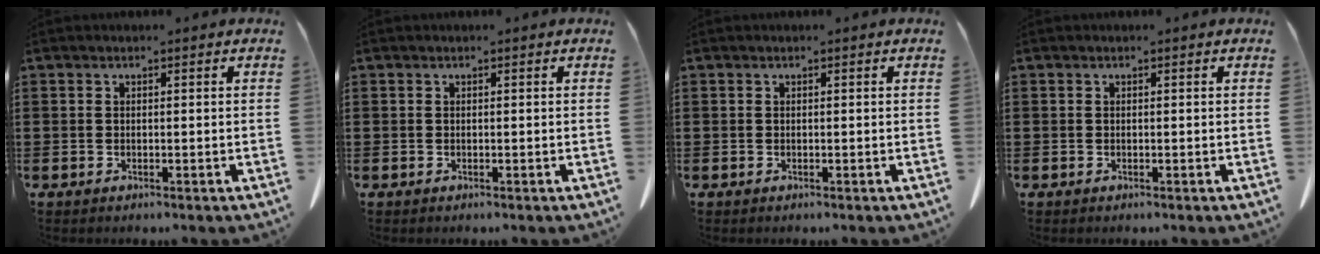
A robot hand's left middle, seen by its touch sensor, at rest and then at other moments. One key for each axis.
{"total": 0.0}
{"total": 0.0}
{"total": 0.0}